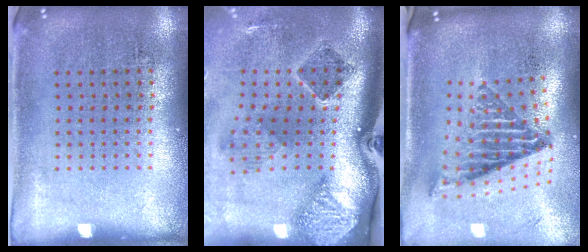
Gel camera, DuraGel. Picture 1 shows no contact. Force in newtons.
{"total": 2.8, "press": 1.9, "slide": 2.1}
{"total": 1.9, "press": 1.4, "slide": 1.2}